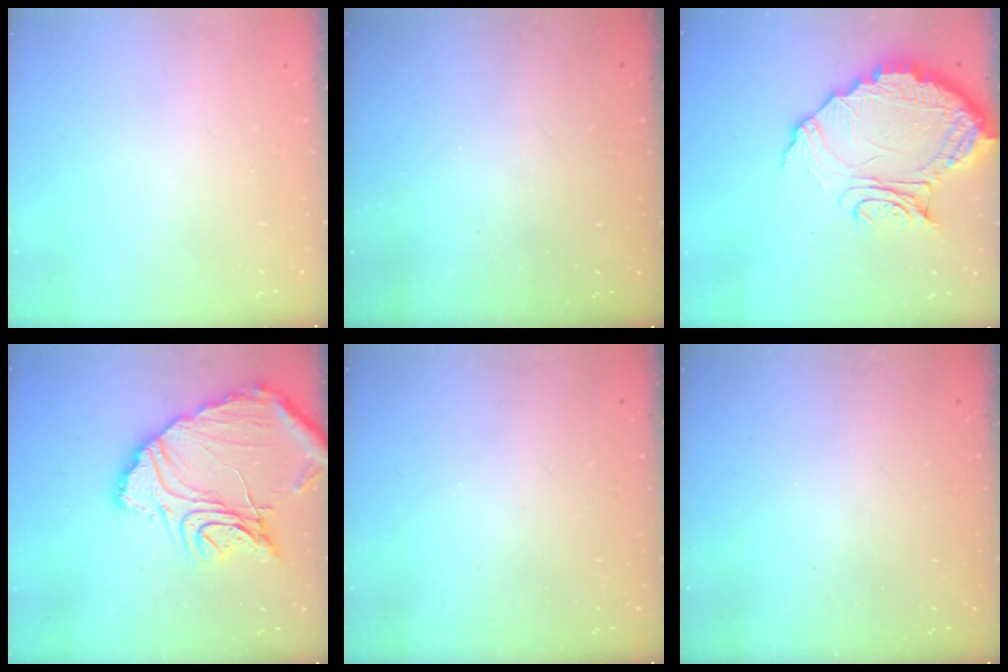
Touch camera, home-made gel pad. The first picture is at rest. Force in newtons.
{"total": 3.0, "press": 2.9, "slide": 0.8}
{"total": 15.3, "press": 15.2, "slide": 1.5}
{"total": 20.2, "press": 20.1, "slide": 2.1}
{"total": 3.0, "press": 3.0, "slide": 0.1}
{"total": 3.2, "press": 3.2, "slide": 0.1}